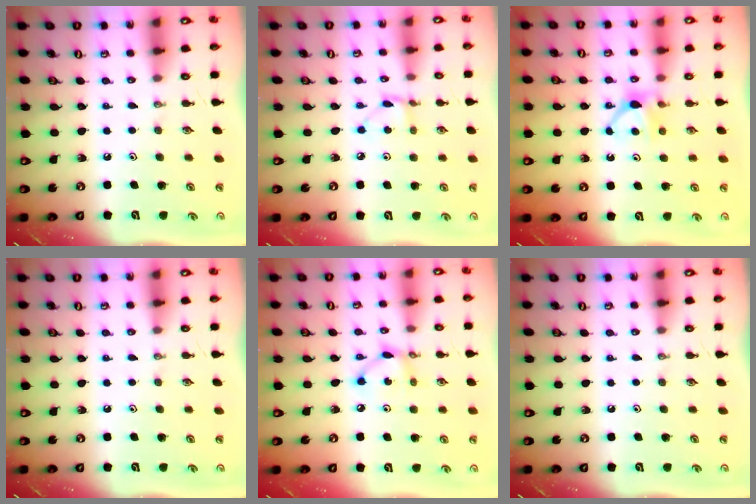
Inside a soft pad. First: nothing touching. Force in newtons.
{"total": 2.8, "press": 2.8, "slide": 0.1}
{"total": 5.1, "press": 5.0, "slide": 0.6}
{"total": 0.0}
{"total": 6.5, "press": 6.5, "slide": 0.2}
{"total": 0.0}